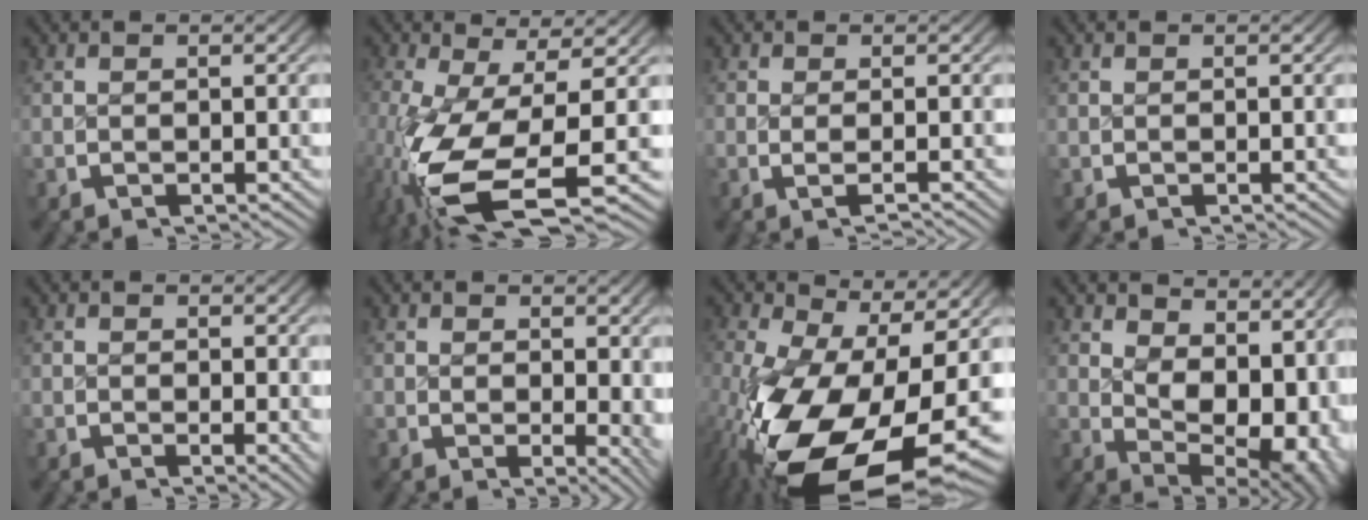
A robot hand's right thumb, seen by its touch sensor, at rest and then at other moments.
{"total": 13.6, "force": [-3.1, 7.5, 10.9], "torque": [-0.254, -0.060, -0.014]}
{"total": 1.3, "force": [-0.5, 0.1, 1.2], "torque": [-0.028, -0.005, -0.009]}
{"total": 0.0}
{"total": 1.0, "force": [0.3, 0.4, 0.9], "torque": [-0.006, -0.005, 0.004]}
{"total": 2.6, "force": [0.6, 1.2, 2.2], "torque": [-0.020, -0.019, 0.014]}
{"total": 20.6, "force": [-3.7, 12.3, 16.1], "torque": [-0.317, -0.091, -0.006]}
{"total": 9.2, "force": [0.9, 5.5, 7.3], "torque": [-0.117, -0.040, 0.036]}